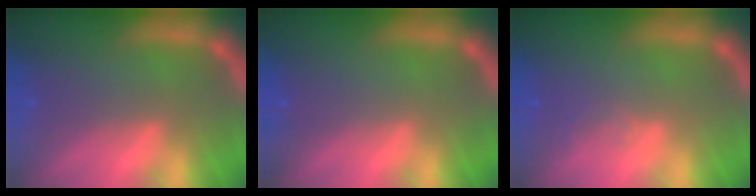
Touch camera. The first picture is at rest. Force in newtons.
{"total": 0.0}
{"total": 1.0}